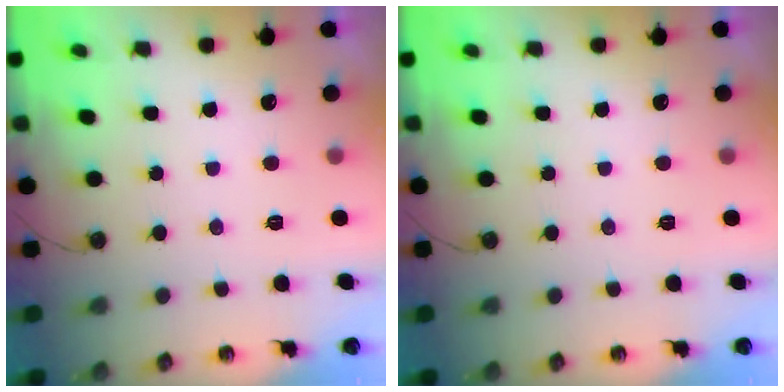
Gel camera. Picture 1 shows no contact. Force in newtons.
{"total": 0.0}